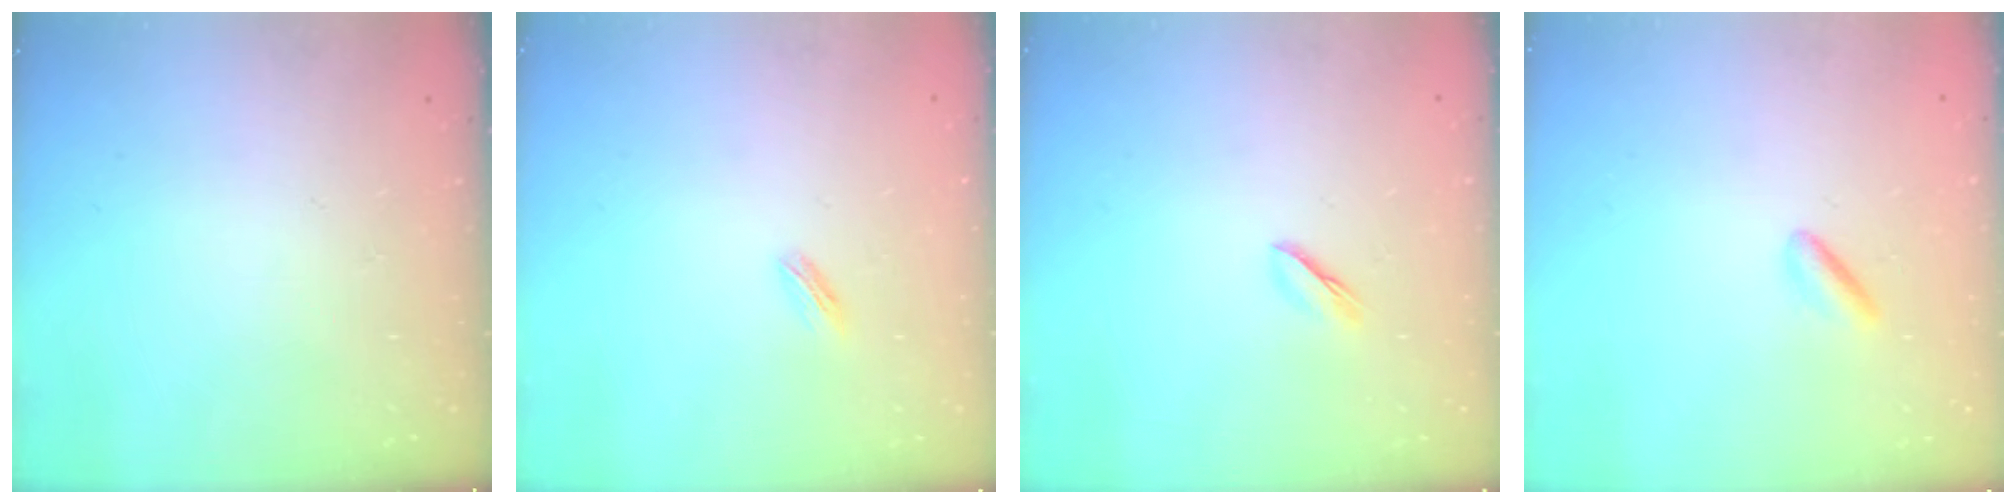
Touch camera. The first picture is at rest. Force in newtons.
{"total": 1.3, "press": 1.2, "slide": 0.3}
{"total": 2.5, "press": 2.5, "slide": 0.4}
{"total": 2.2, "press": 2.1, "slide": 0.8}